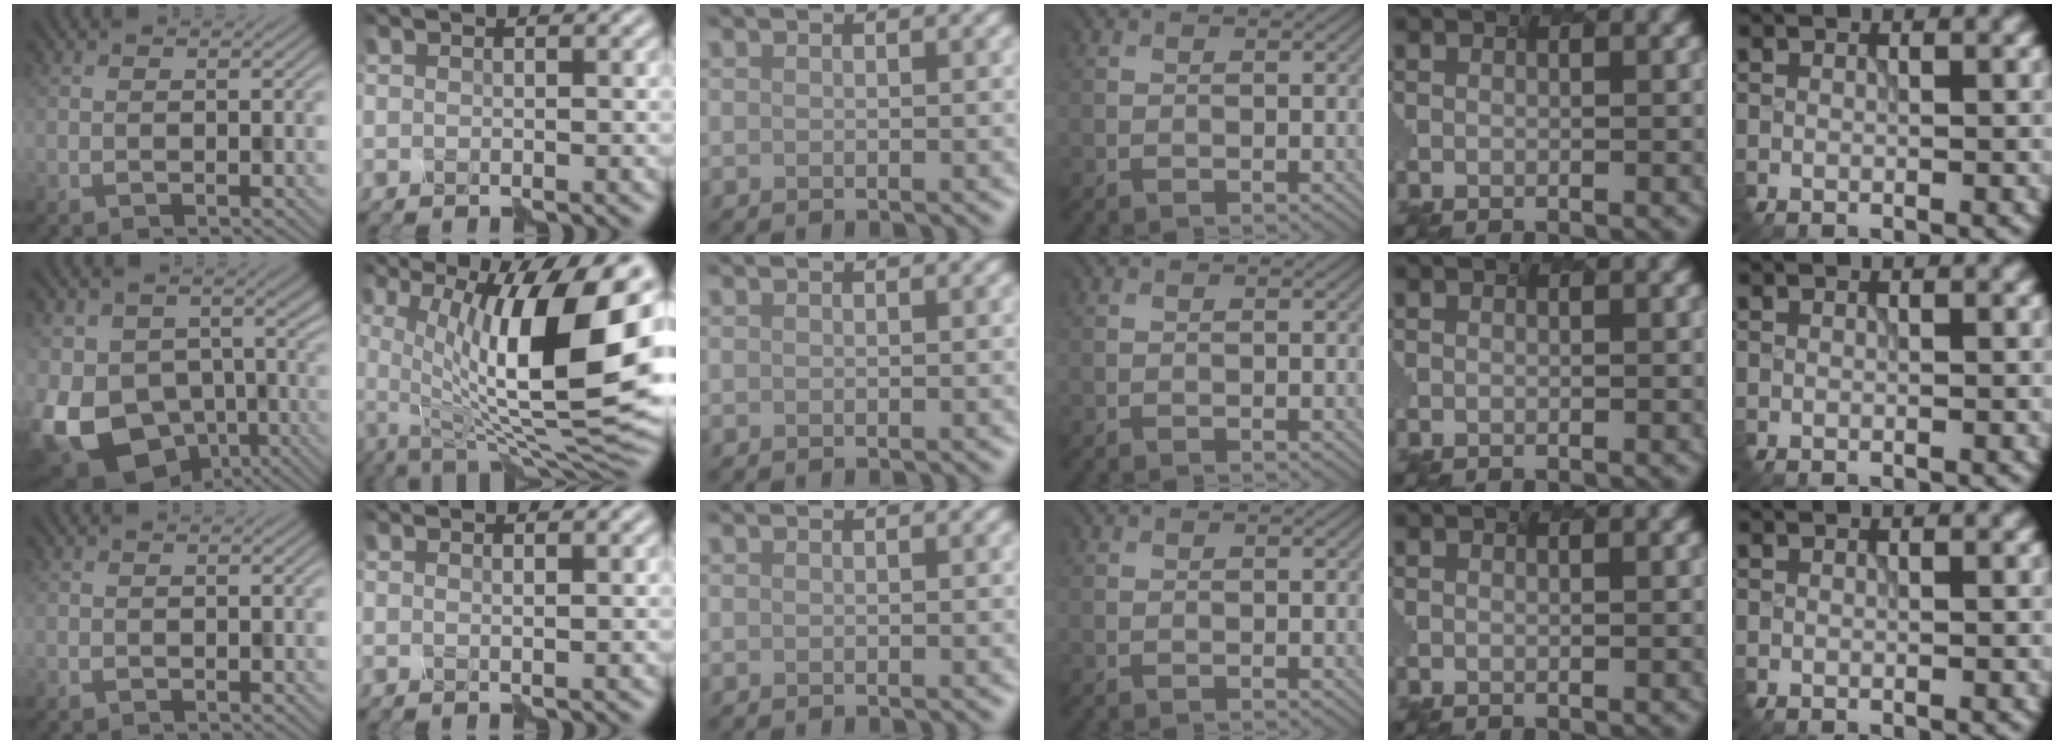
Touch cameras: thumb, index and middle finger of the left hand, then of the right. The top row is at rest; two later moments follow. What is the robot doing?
{"motion": "disassemble", "object": "puzzle pieces"}